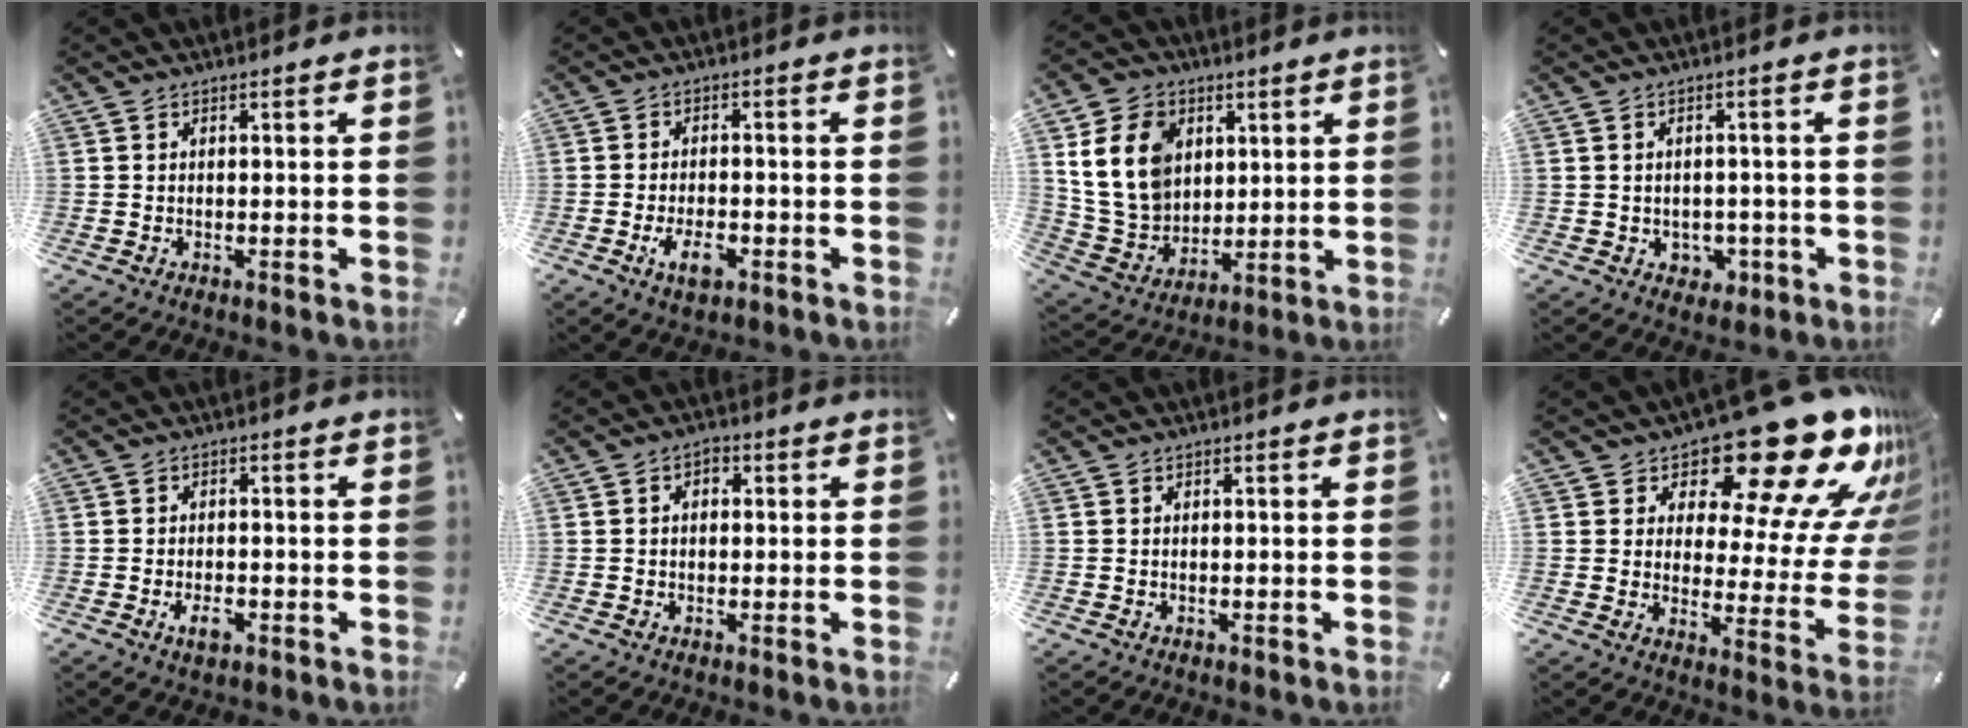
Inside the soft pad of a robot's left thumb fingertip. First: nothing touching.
{"total": 5.3, "force": [-2.3, 2.8, 3.9], "torque": [-0.087, 0.004, -0.046]}
{"total": 14.8, "force": [4.7, 11.9, 7.5], "torque": [-0.177, -0.005, 0.091]}
{"total": 3.4, "force": [-0.5, 3.2, 1.1], "torque": [-0.004, -0.001, -0.010]}
{"total": 3.5, "force": [-1.6, 1.8, 2.6], "torque": [-0.056, 0.002, -0.030]}
{"total": 2.2, "force": [0.2, 1.7, 1.3], "torque": [-0.019, 0.005, -0.001]}
{"total": 0.0}
{"total": 22.4, "force": [15.8, 8.5, 13.4], "torque": [-0.175, -0.125, 0.252]}